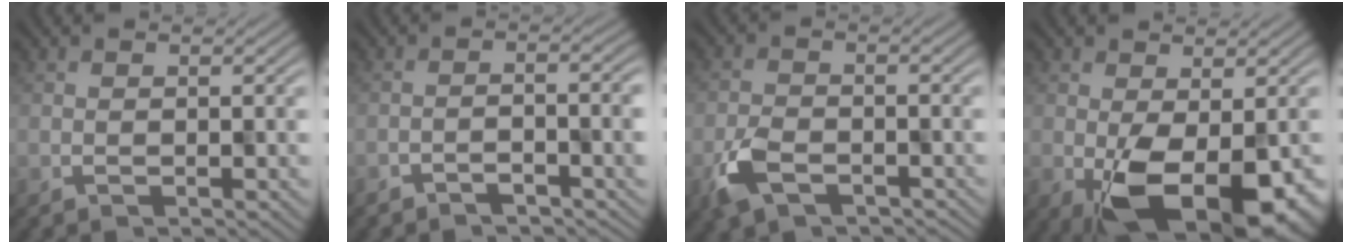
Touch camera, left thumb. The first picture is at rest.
{"total": 2.1, "force": [-1.8, 0.3, 1.1], "torque": [-0.014, 0.002, -0.030]}
{"total": 5.6, "force": [-3.2, 3.5, 3.0], "torque": [-0.076, -0.022, -0.061]}
{"total": 11.5, "force": [-3.5, 6.3, 8.9], "torque": [-0.151, -0.050, -0.032]}